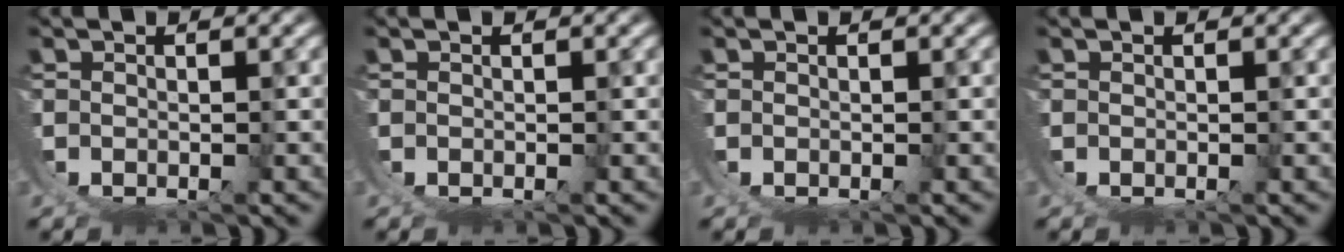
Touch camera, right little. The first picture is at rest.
{"total": 0.0}
{"total": 0.0}
{"total": 0.0}